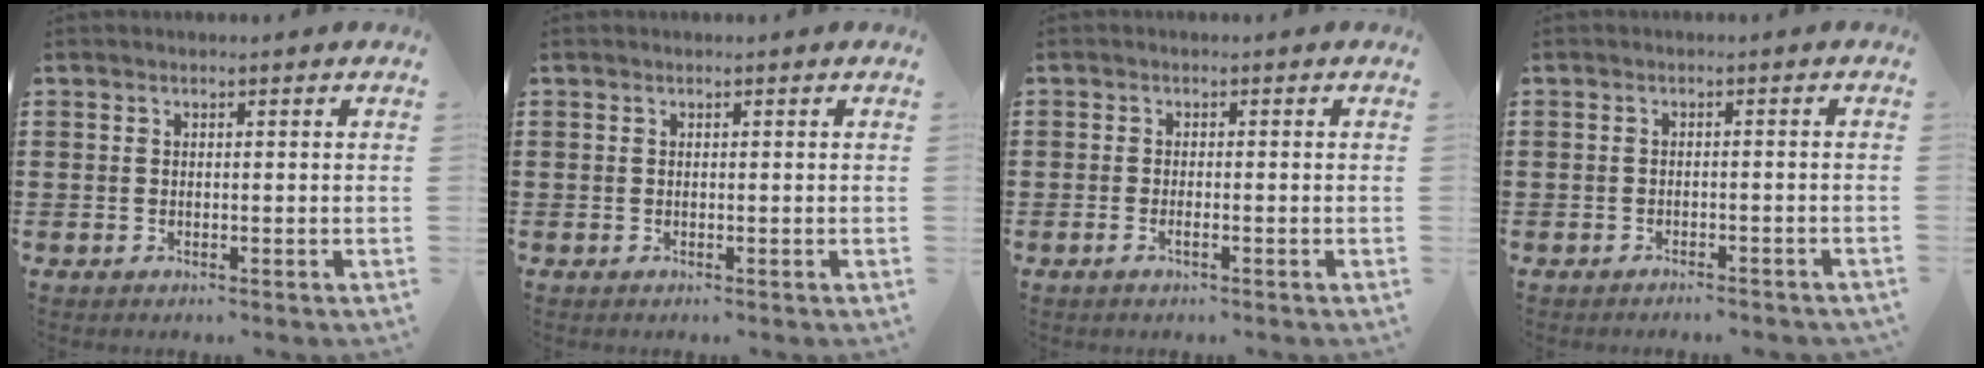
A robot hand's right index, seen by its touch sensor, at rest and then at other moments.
{"total": 0.0}
{"total": 1.1, "force": [-0.6, 0.2, 0.9], "torque": [-0.018, -0.003, -0.011]}
{"total": 1.4, "force": [-1.4, 0.1, 0.2], "torque": [-0.009, 0.001, -0.028]}